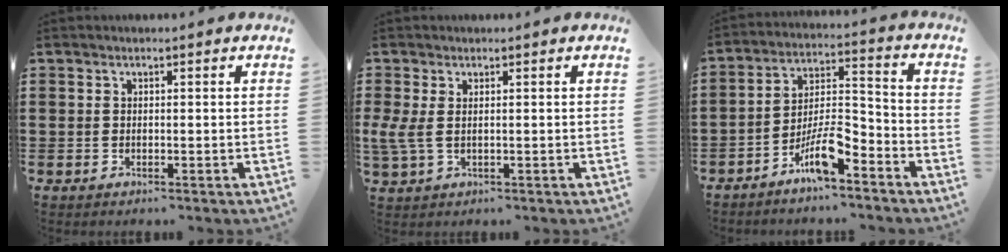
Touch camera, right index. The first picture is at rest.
{"total": 2.7, "force": [0.2, 1.1, 2.4], "torque": [-0.073, -0.006, -0.003]}
{"total": 8.2, "force": [-5.9, 2.0, 5.3], "torque": [-0.110, 0.002, -0.113]}